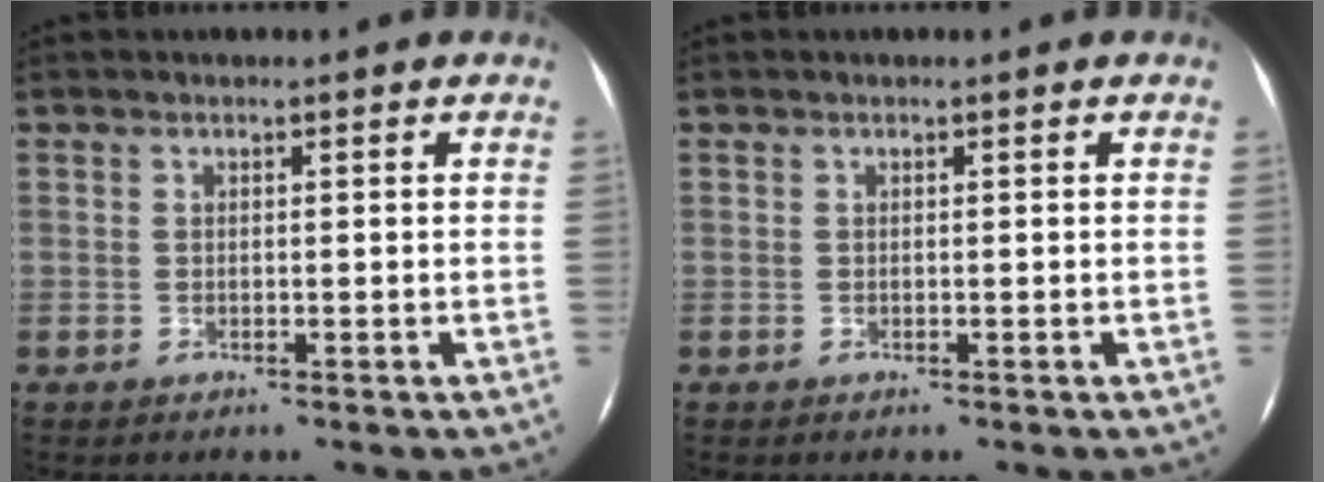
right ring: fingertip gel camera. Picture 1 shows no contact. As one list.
[{"total": 0.0}]